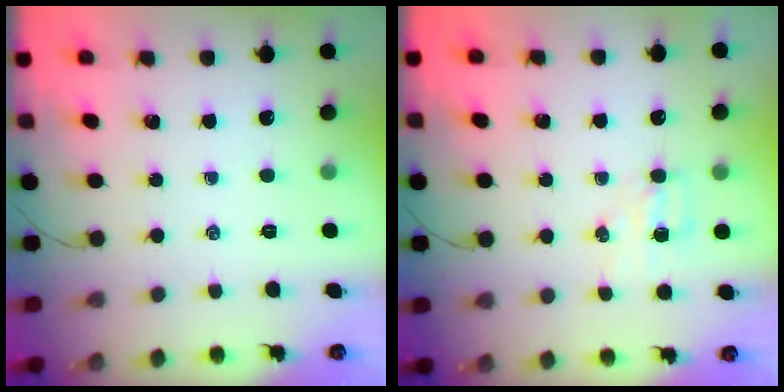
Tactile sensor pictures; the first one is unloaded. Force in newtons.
{"total": 4.1, "press": 4.0, "slide": 1.0}